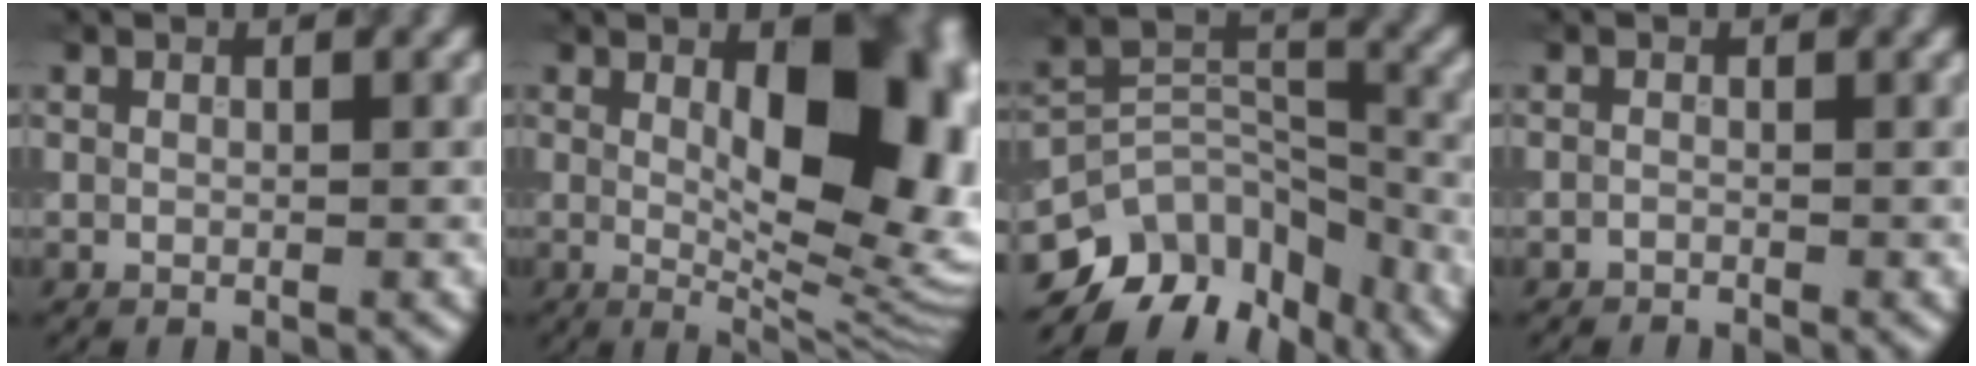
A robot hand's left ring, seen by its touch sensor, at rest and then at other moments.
{"total": 12.8, "force": [1.8, 5.4, 11.4], "torque": [-0.133, -0.001, 0.033]}
{"total": 10.3, "force": [-7.8, 5.8, 3.5], "torque": [-0.050, 0.013, -0.138]}
{"total": 0.7, "force": [-0.7, 0.1, 0.0], "torque": [0.003, -0.001, -0.014]}